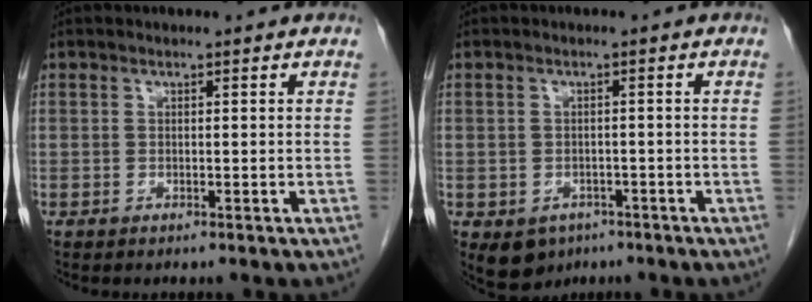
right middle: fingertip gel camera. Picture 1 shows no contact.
{"total": 5.2, "force": [-3.1, 3.7, 1.8], "torque": [-0.032, -0.001, -0.039]}